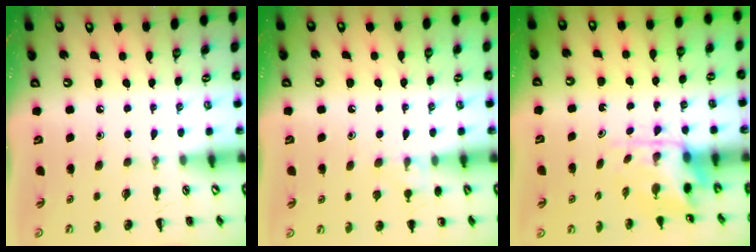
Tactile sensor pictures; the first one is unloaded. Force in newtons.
{"total": 6.6, "press": 6.4, "slide": 1.7}
{"total": 4.6, "press": 4.5, "slide": 0.7}